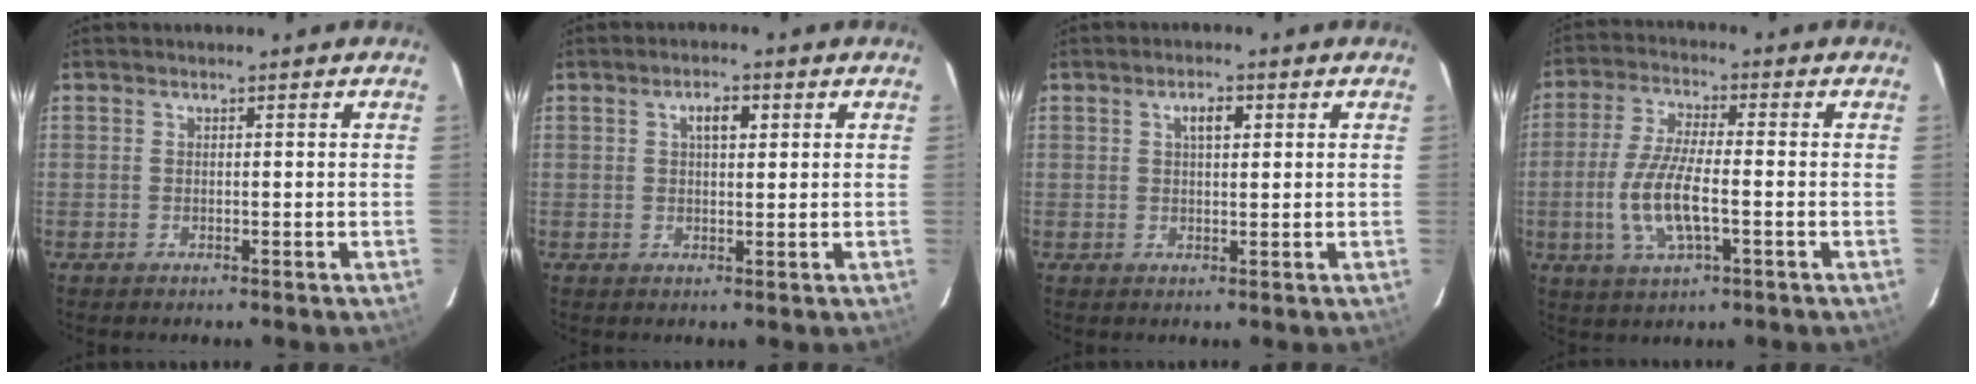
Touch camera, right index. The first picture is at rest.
{"total": 3.3, "force": [1.2, 1.6, 2.7], "torque": [-0.045, 0.010, 0.020]}
{"total": 3.0, "force": [1.1, 1.3, 2.4], "torque": [-0.041, 0.009, 0.019]}
{"total": 10.3, "force": [-2.4, 3.1, 9.5], "torque": [-0.196, -0.007, -0.046]}